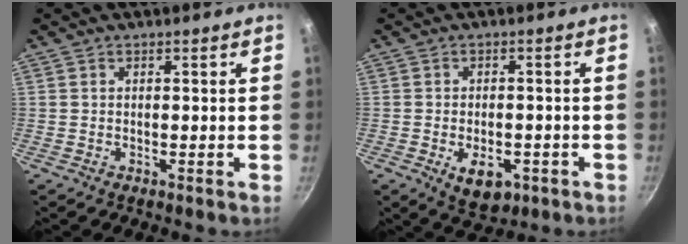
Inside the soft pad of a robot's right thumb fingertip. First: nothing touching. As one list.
[{"total": 7.3, "force": [-2.7, 4.4, 5.2], "torque": [-0.056, 0.006, -0.027]}]